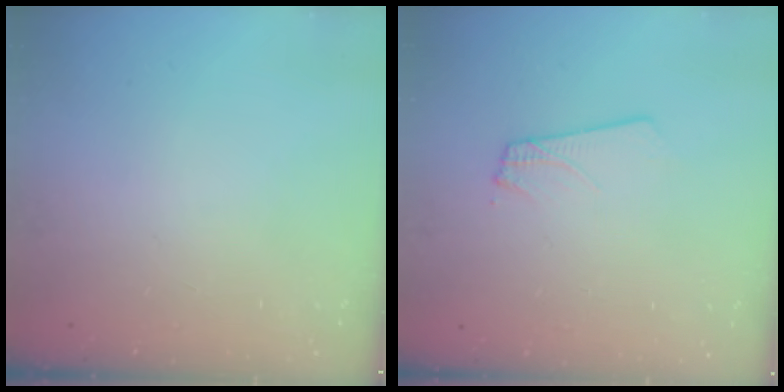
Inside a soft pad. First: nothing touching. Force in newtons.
{"total": 1.9, "press": 1.9, "slide": 0.1}